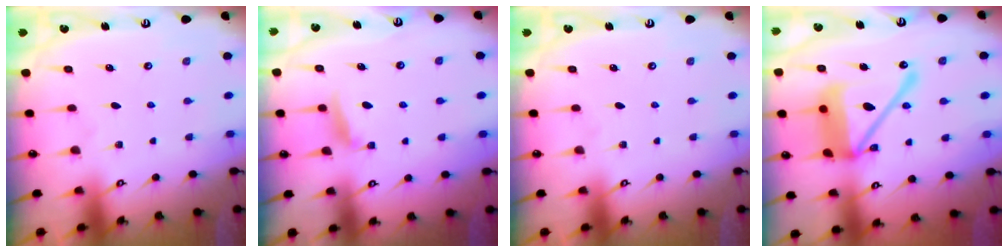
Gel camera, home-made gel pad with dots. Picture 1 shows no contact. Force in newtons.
{"total": 6.5, "press": 6.5, "slide": 1.0}
{"total": 0.0}
{"total": 18.4, "press": 18.3, "slide": 1.9}